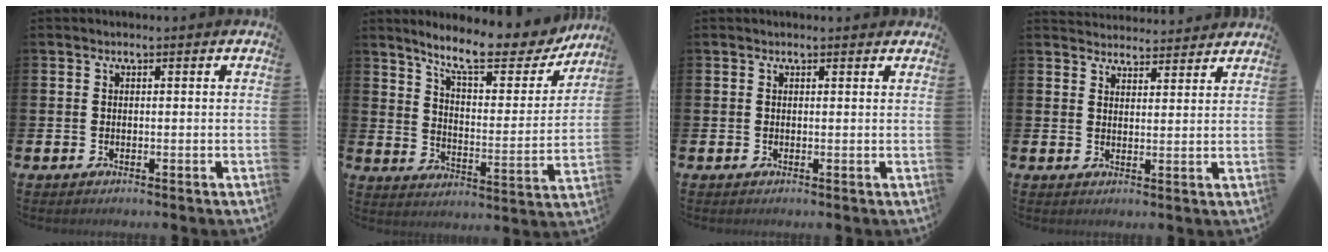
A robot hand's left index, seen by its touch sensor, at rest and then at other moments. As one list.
[{"total": 10.3, "force": [9.0, 2.2, 4.4], "torque": [-0.103, -0.060, 0.152]}, {"total": 0.6, "force": [0.6, 0.2, 0.2], "torque": [0.005, -0.002, 0.009]}, {"total": 3.8, "force": [3.7, 0.6, -0.3], "torque": [-0.003, -0.022, 0.069]}]